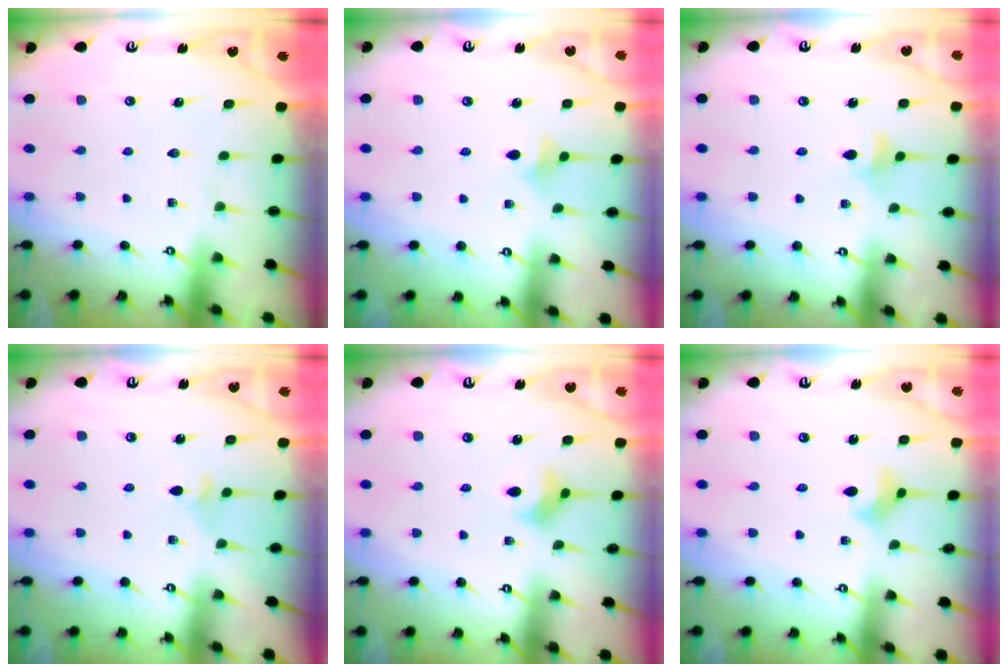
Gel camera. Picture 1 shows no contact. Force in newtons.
{"total": 3.2, "press": 3.1, "slide": 0.7}
{"total": 3.4, "press": 3.3, "slide": 0.7}
{"total": 3.3, "press": 3.2, "slide": 0.7}
{"total": 3.4, "press": 3.3, "slide": 0.6}
{"total": 3.7, "press": 3.7, "slide": 0.3}